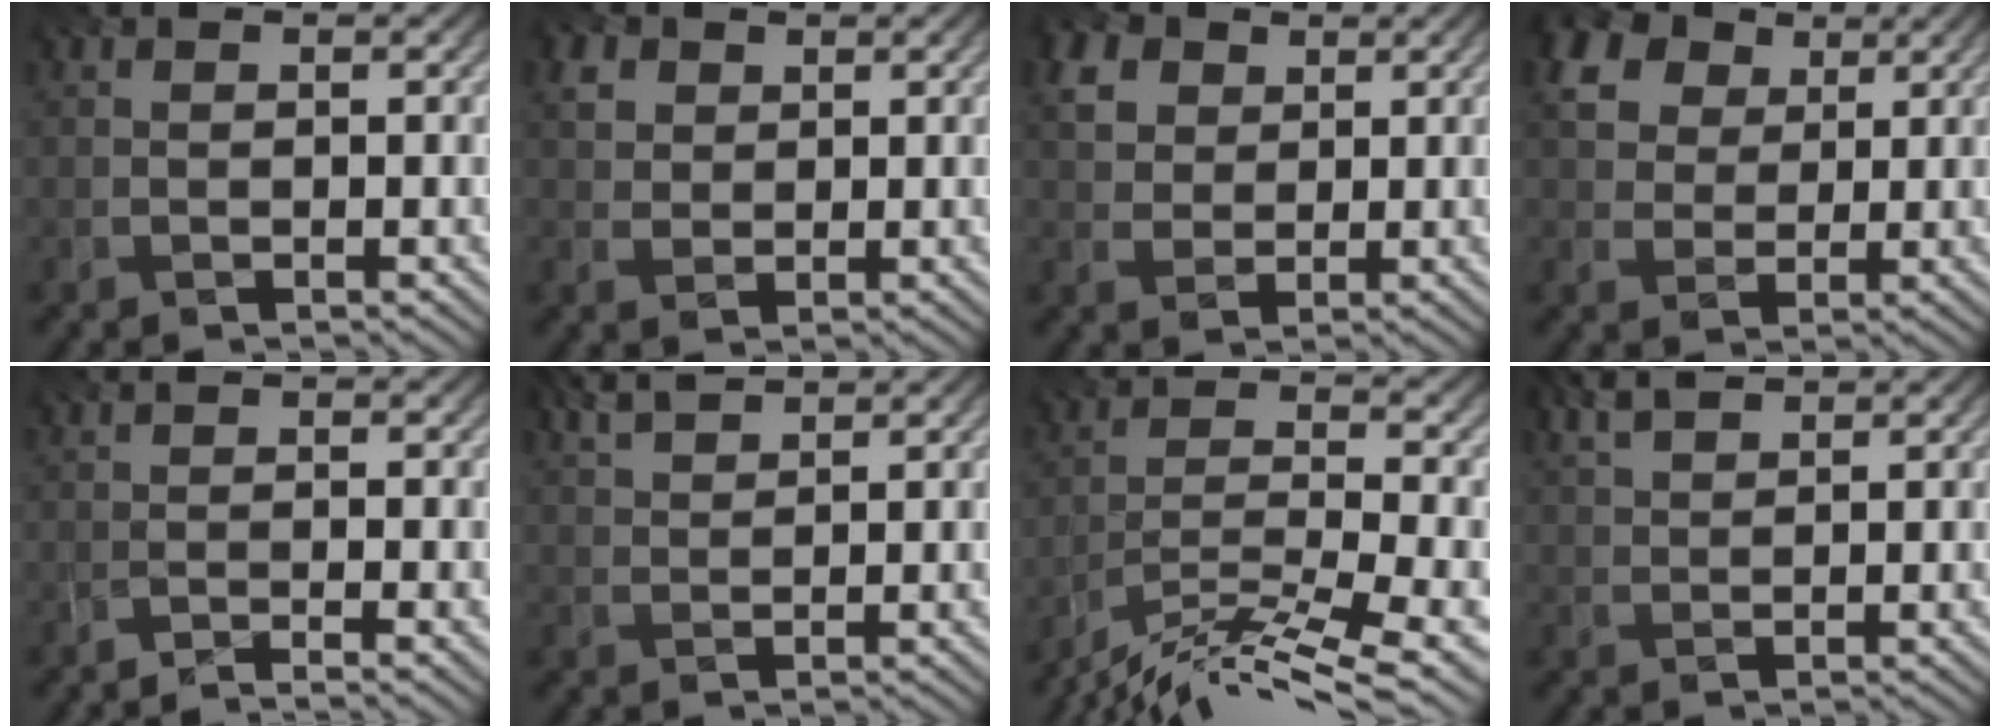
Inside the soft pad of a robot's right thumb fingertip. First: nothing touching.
{"total": 2.6, "force": [1.1, 2.1, 1.2], "torque": [-0.036, 0.001, 0.021]}
{"total": 4.7, "force": [2.1, 3.4, 2.5], "torque": [-0.074, 0.008, 0.036]}
{"total": 8.9, "force": [4.3, 6.1, 4.8], "torque": [-0.137, 0.029, 0.060]}
{"total": 1.6, "force": [-1.2, -0.7, 0.8], "torque": [-0.005, 0.002, -0.034]}
{"total": 4.1, "force": [3.4, 0.6, 2.1], "torque": [-0.047, 0.007, 0.061]}
{"total": 11.1, "force": [-9.9, 0.0, 5.0], "torque": [-0.069, 0.002, -0.174]}
{"total": 4.1, "force": [3.3, 0.9, 2.3], "torque": [-0.053, 0.008, 0.058]}